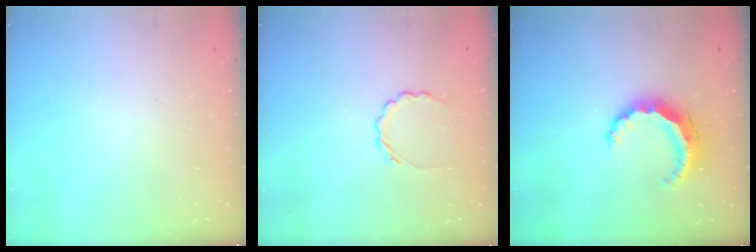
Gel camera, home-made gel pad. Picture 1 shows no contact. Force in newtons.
{"total": 2.5, "press": 2.2, "slide": 1.1}
{"total": 7.9, "press": 7.9, "slide": 0.8}